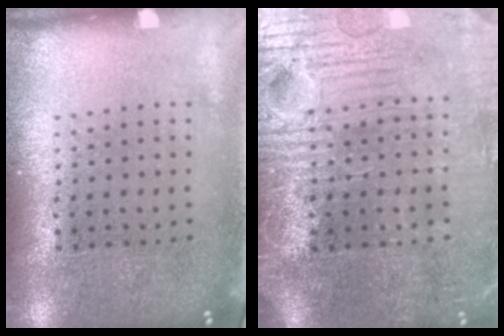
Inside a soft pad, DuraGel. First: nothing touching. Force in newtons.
{"total": 4.0, "press": 3.7, "slide": 1.5}